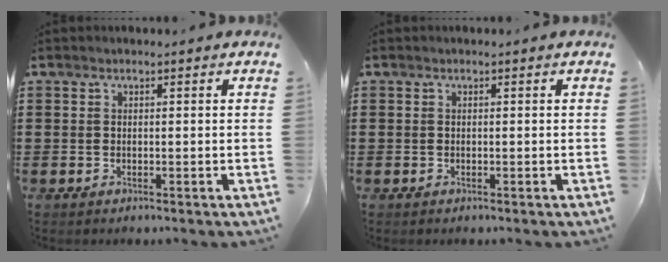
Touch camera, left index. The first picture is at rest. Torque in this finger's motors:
{"motor_torque": [0.00, -0.01, 0.00, 0.00]}